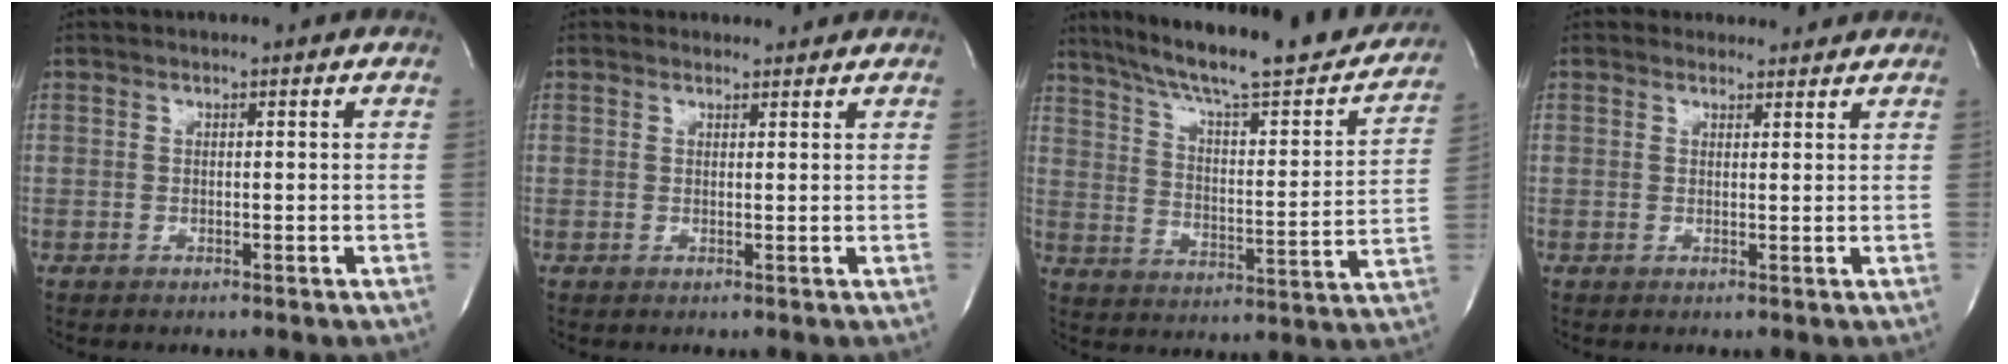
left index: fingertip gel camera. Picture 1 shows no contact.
{"total": 1.2, "force": [1.1, 0.4, -0.2], "torque": [-0.010, 0.001, 0.010]}
{"total": 26.9, "force": [22.8, 3.8, 13.9], "torque": [-0.216, -0.036, 0.303]}
{"total": 2.1, "force": [1.9, 1.0, -0.2], "torque": [-0.003, 0.003, 0.017]}